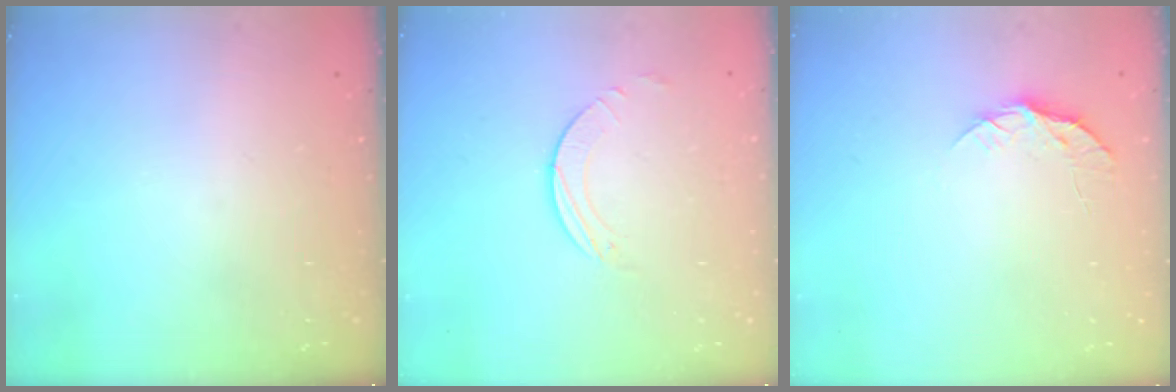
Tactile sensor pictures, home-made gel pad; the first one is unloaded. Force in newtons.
{"total": 1.6, "press": 1.6, "slide": 0.2}
{"total": 8.1, "press": 8.1, "slide": 0.7}